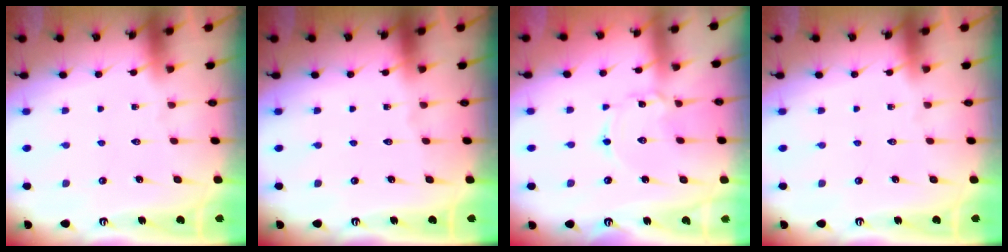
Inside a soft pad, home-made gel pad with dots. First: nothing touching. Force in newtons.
{"total": 0.0}
{"total": 1.8, "press": 1.8, "slide": 0.1}
{"total": 0.0}